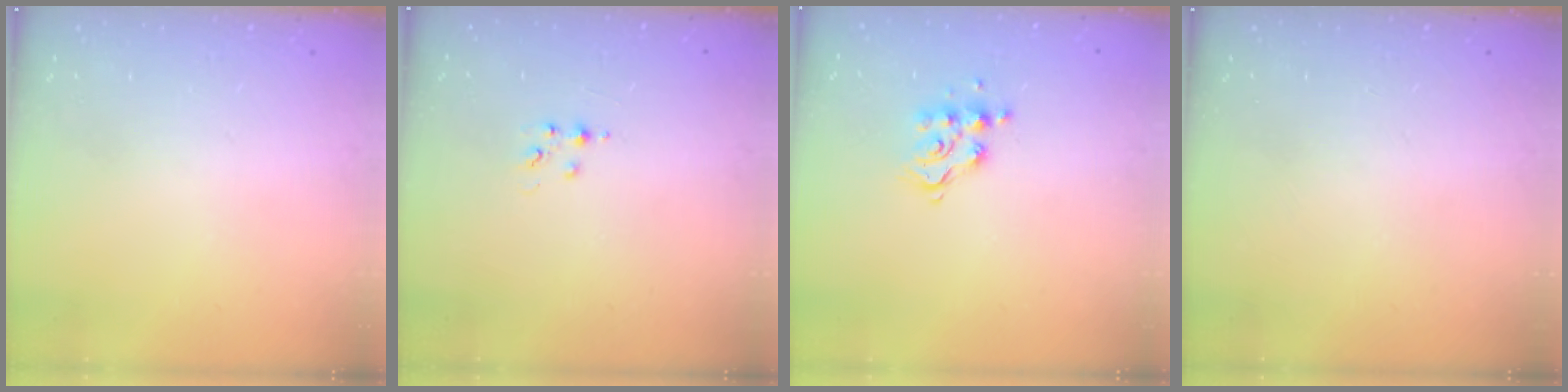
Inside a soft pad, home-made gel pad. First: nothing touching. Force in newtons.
{"total": 4.3, "press": 4.2, "slide": 0.6}
{"total": 9.8, "press": 9.8, "slide": 0.7}
{"total": 0.0}